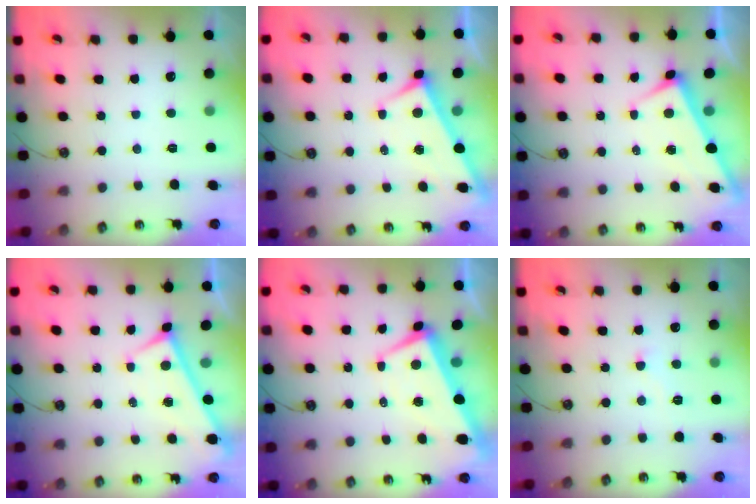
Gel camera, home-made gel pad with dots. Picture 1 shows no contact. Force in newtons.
{"total": 4.0, "press": 4.0, "slide": 0.1}
{"total": 2.7, "press": 2.7, "slide": 0.2}
{"total": 0.0}
{"total": 2.0, "press": 1.6, "slide": 1.2}
{"total": 2.5, "press": 2.4, "slide": 0.7}